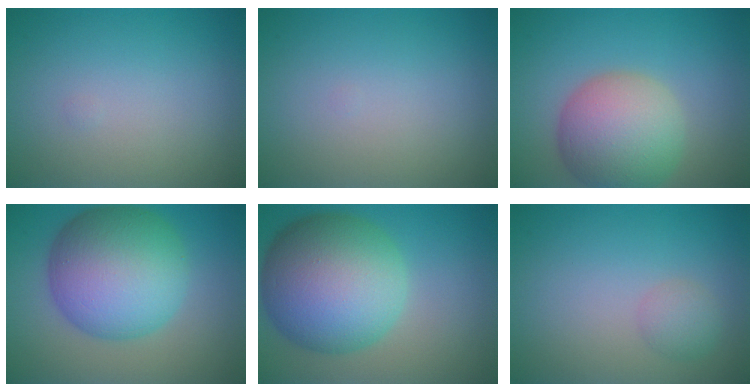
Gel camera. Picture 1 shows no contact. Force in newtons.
{"total": 0.0}
{"total": 8.0, "press": 8.0, "slide": 0.5}
{"total": 11.7, "press": 11.7, "slide": 0.2}
{"total": 13.3, "press": 13.3, "slide": 0.3}
{"total": 1.6, "press": 1.6, "slide": 0.1}